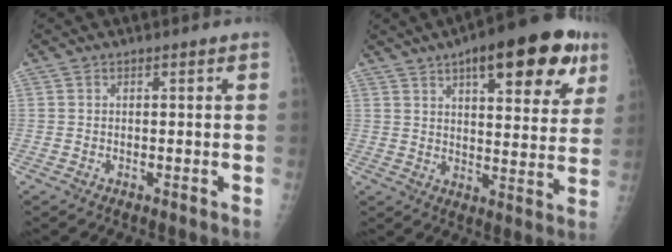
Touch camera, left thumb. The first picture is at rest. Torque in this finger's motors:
{"motor_torque": [0.11, 0.77, 0.01, -0.17, 0.11]}